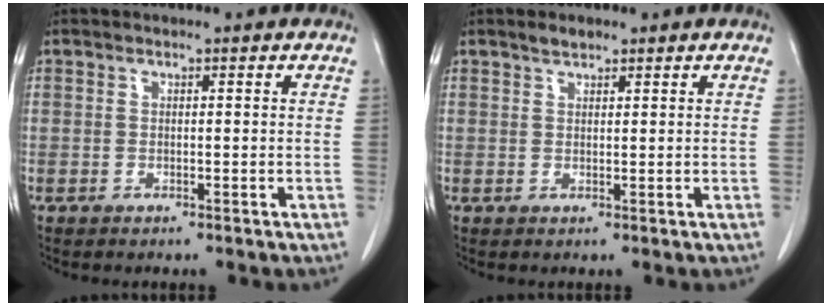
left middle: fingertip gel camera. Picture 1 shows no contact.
{"total": 1.4, "force": [1.2, 0.6, 0.5], "torque": [-0.012, 0.002, 0.022]}